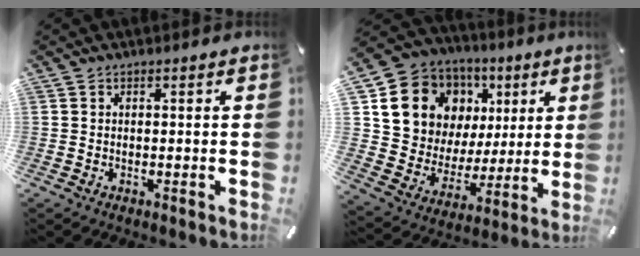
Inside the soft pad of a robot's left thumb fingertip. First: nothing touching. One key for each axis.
{"total": 14.2, "fx": 6.7, "fy": 11.8, "fz": 4.4, "tx": -0.086, "ty": -0.046, "tz": 0.138}